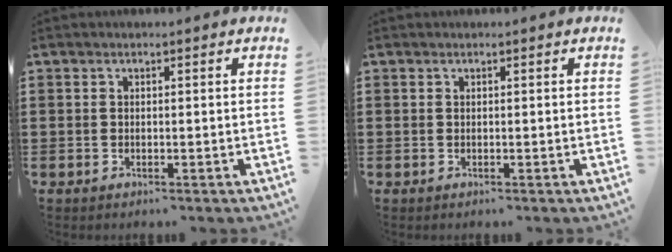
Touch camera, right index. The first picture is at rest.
{"total": 0.0}